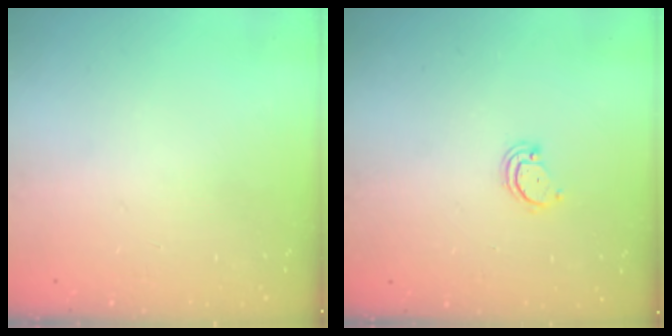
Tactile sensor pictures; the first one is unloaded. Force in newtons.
{"total": 2.9, "press": 2.9, "slide": 0.2}